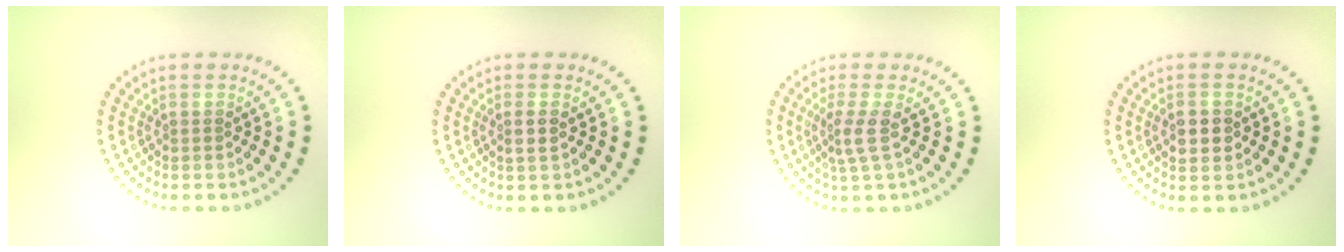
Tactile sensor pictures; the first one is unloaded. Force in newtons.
{"total": 1.0, "press": 0.9, "slide": 0.6}
{"total": 2.2, "press": 1.6, "slide": 1.6}
{"total": 2.4, "press": 2.4, "slide": 0.1}